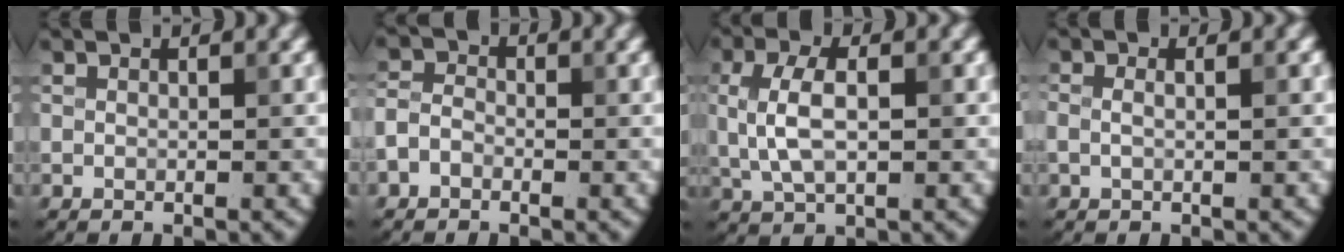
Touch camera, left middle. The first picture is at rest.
{"total": 1.9, "force": [-1.1, 1.3, 0.8], "torque": [-0.014, 0.006, -0.030]}
{"total": 4.5, "force": [0.2, 2.0, 4.0], "torque": [-0.084, 0.005, 0.005]}
{"total": 1.9, "force": [0.5, 0.9, 1.5], "torque": [-0.014, -0.002, -0.008]}